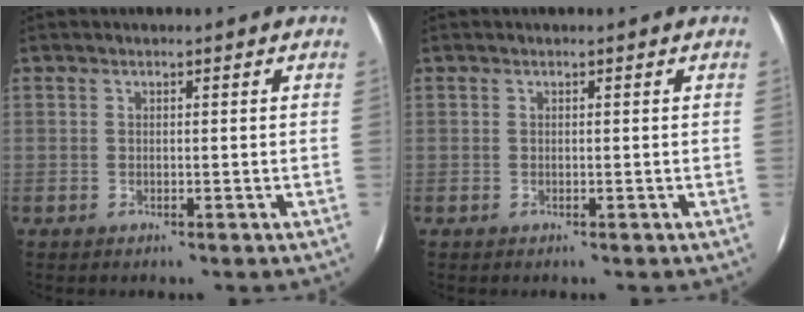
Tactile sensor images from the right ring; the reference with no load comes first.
{"total": 0.0}